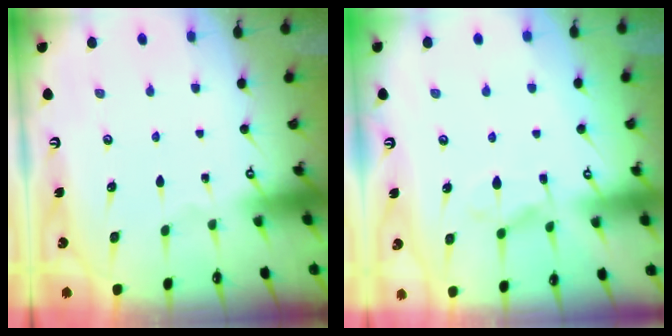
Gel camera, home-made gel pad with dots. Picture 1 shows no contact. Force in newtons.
{"total": 1.7, "press": 1.1, "slide": 1.3}